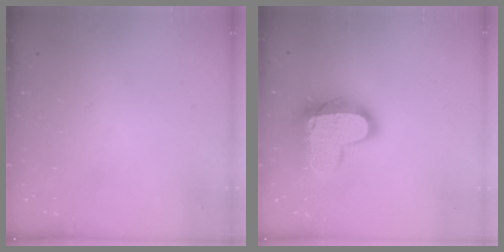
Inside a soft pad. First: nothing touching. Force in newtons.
{"total": 16.7, "press": 16.6, "slide": 1.3}